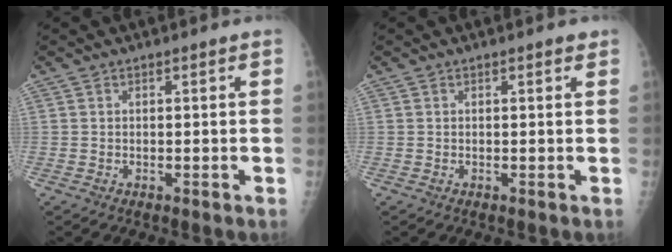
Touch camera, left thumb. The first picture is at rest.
{"total": 0.8, "force": [0.6, 0.3, 0.6], "torque": [-0.007, -0.001, 0.006]}